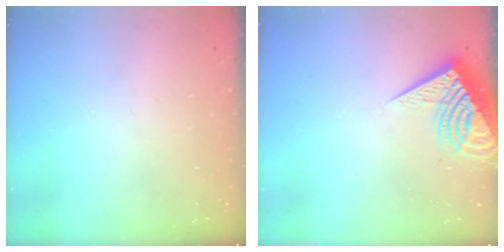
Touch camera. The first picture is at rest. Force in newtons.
{"total": 14.6, "press": 14.5, "slide": 2.0}